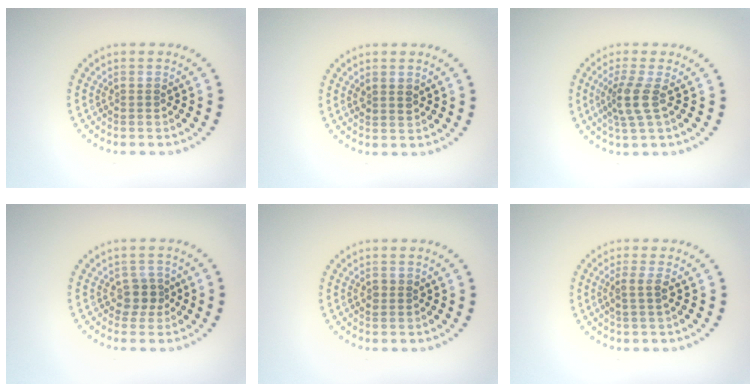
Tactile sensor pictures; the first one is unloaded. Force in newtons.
{"total": 1.1, "press": 1.0, "slide": 0.5}
{"total": 2.7, "press": 2.1, "slide": 1.8}
{"total": 1.8, "press": 1.4, "slide": 1.1}
{"total": 1.0, "press": 1.0, "slide": 0.0}
{"total": 1.7, "press": 1.4, "slide": 0.9}